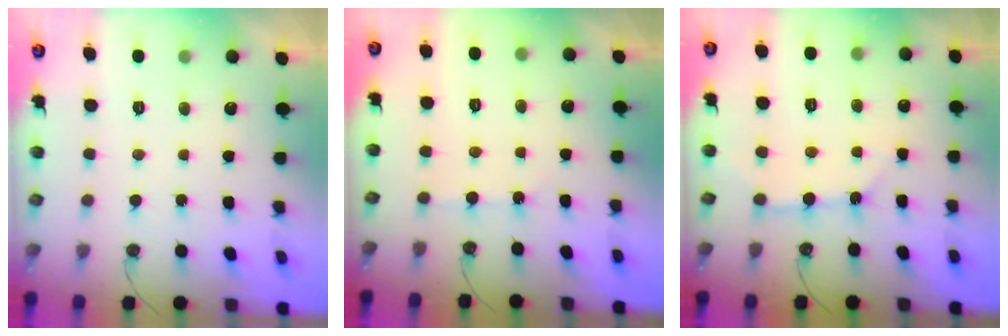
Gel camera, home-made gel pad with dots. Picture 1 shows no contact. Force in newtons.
{"total": 2.1, "press": 2.0, "slide": 0.4}
{"total": 4.9, "press": 4.9, "slide": 0.4}